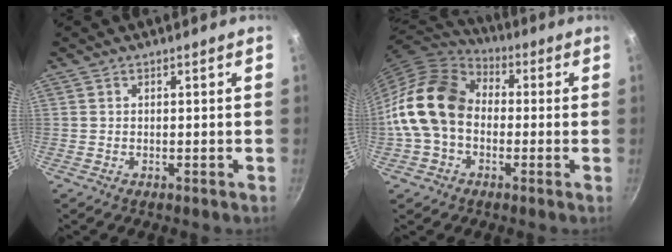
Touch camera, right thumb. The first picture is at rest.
{"total": 16.0, "force": [-0.7, 12.0, 10.6], "torque": [-0.174, 0.037, -0.028]}